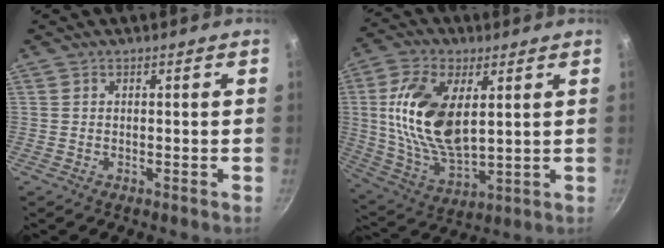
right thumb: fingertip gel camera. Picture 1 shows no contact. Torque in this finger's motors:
{"motor_torque": [2.02, 2.28, 1.87, -0.10, 0.65]}